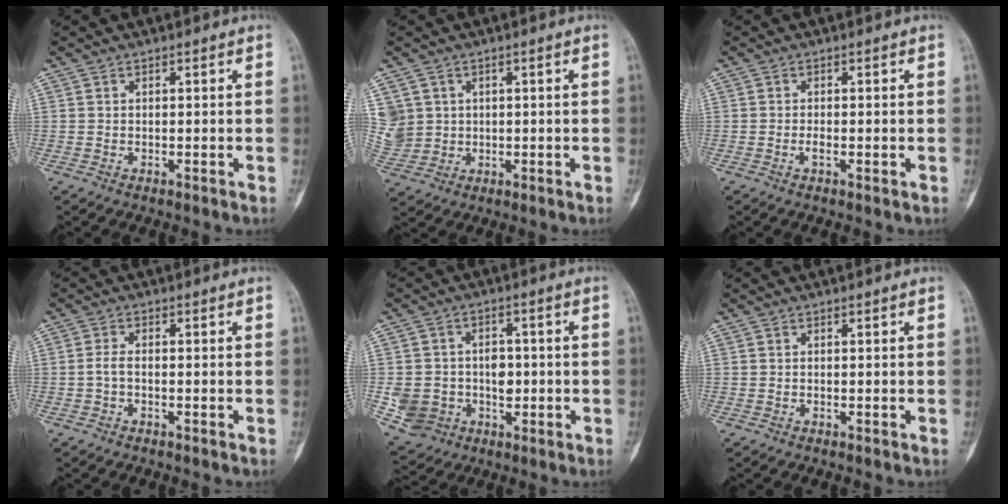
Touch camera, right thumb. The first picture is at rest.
{"total": 7.7, "force": [2.1, 7.2, 1.9], "torque": [-0.036, 0.009, 0.060]}
{"total": 1.5, "force": [-0.3, 0.5, 1.3], "torque": [-0.020, 0.002, -0.008]}
{"total": 1.7, "force": [-0.5, 0.8, 1.5], "torque": [-0.030, 0.004, -0.013]}
{"total": 9.9, "force": [-1.7, 9.0, 3.8], "torque": [-0.043, 0.020, -0.014]}
{"total": 0.0}